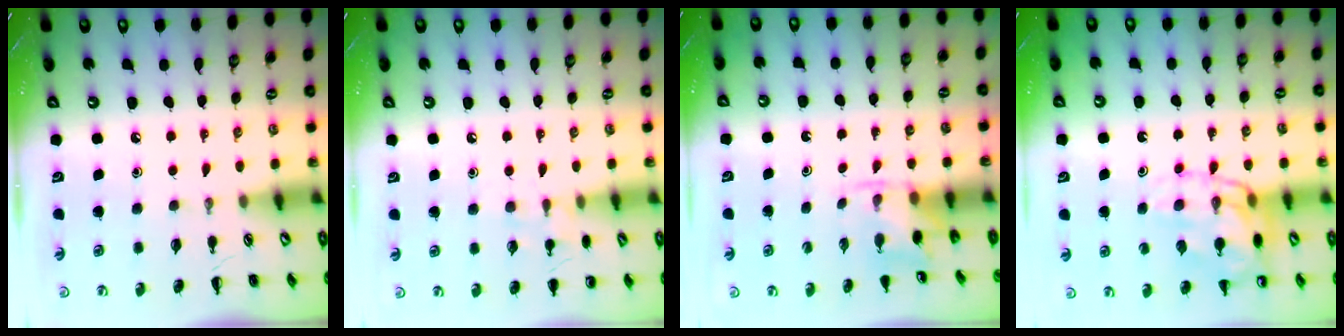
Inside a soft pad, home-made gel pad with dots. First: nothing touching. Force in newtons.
{"total": 7.2, "press": 7.0, "slide": 1.8}
{"total": 2.6, "press": 2.5, "slide": 0.9}
{"total": 14.3, "press": 14.2, "slide": 2.3}